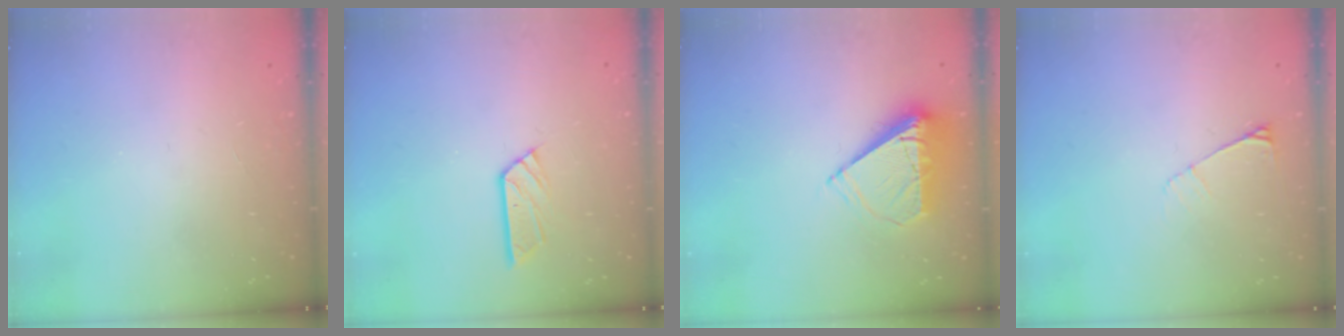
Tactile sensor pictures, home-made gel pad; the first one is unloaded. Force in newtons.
{"total": 4.8, "press": 4.8, "slide": 0.4}
{"total": 8.9, "press": 8.9, "slide": 0.3}
{"total": 4.5, "press": 4.4, "slide": 0.6}